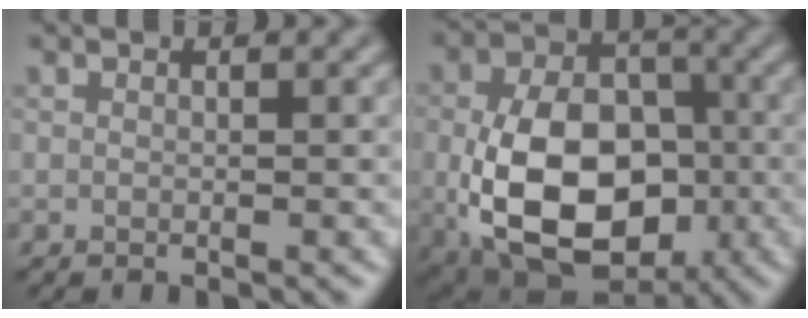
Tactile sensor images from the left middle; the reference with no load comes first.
{"total": 12.7, "force": [-3.0, 8.2, 9.1], "torque": [-0.173, -0.023, -0.054]}